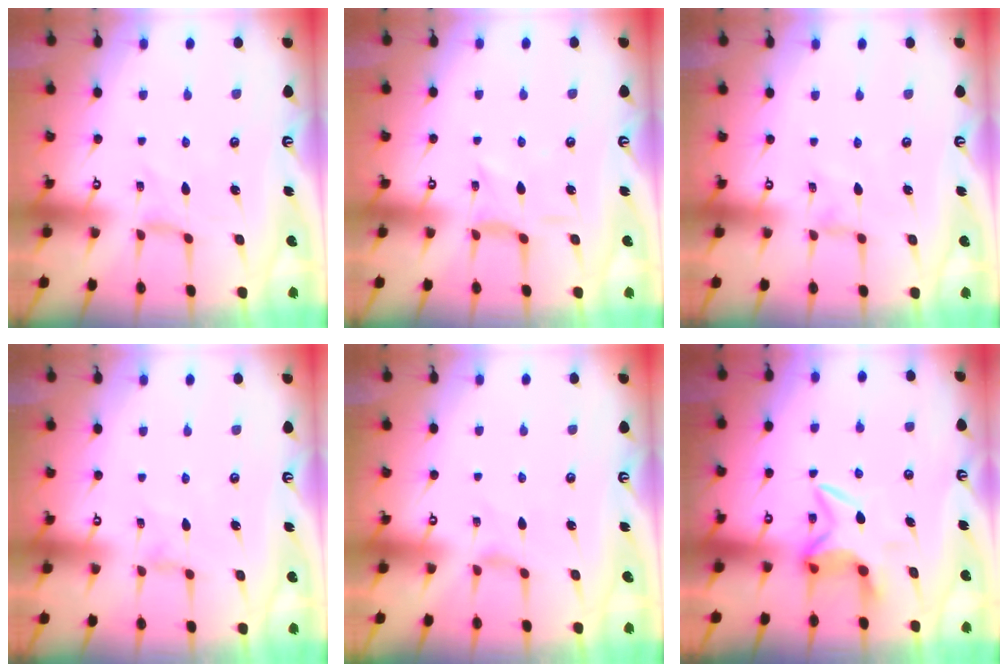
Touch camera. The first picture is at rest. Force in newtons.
{"total": 3.6, "press": 3.6, "slide": 0.2}
{"total": 0.0}
{"total": 0.8, "press": 0.8, "slide": 0.3}
{"total": 1.3, "press": 1.2, "slide": 0.4}
{"total": 6.3, "press": 6.2, "slide": 1.0}